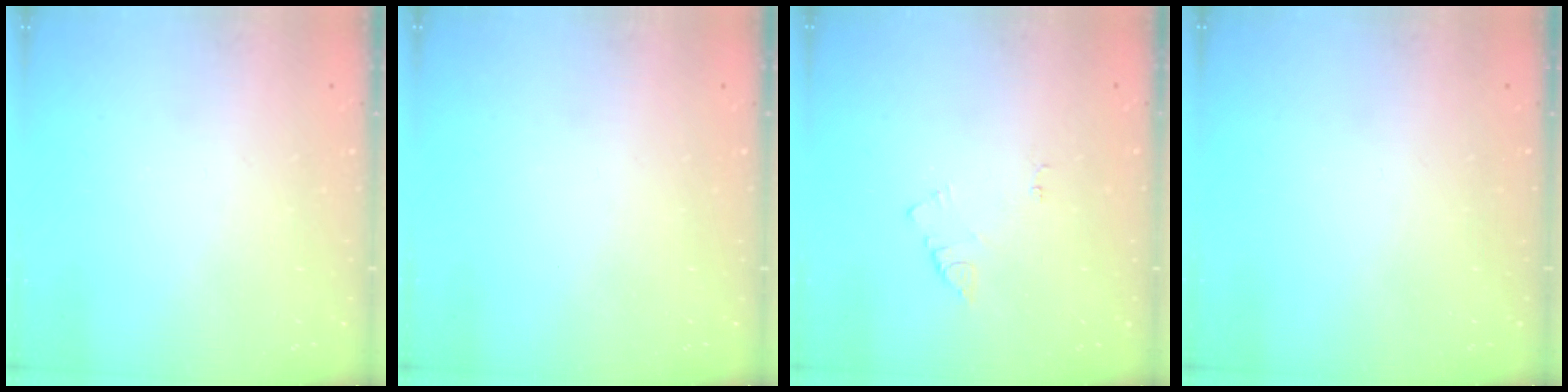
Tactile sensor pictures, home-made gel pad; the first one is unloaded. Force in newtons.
{"total": 0.0}
{"total": 4.2, "press": 4.2, "slide": 0.4}
{"total": 0.0}